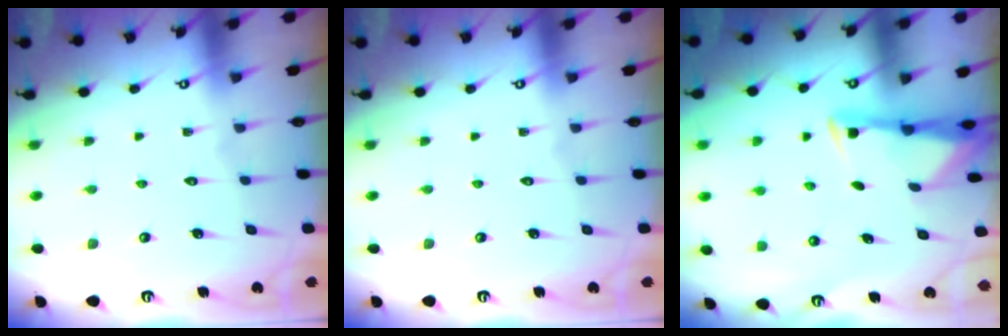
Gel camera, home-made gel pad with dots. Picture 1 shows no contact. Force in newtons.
{"total": 0.0}
{"total": 3.2, "press": 3.2, "slide": 0.4}